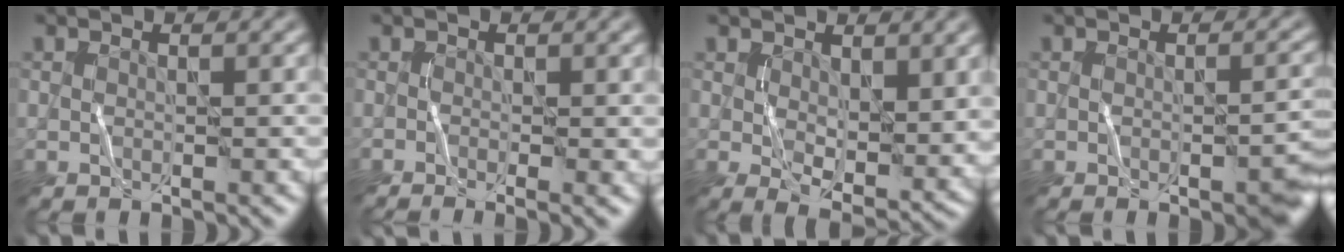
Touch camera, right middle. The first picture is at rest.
{"total": 1.5, "force": [-0.7, 0.1, 1.3], "torque": [-0.022, 0.000, -0.007]}
{"total": 4.1, "force": [1.4, 1.7, 3.4], "torque": [-0.073, -0.009, 0.040]}
{"total": 2.7, "force": [-0.8, 0.4, 2.5], "torque": [-0.025, 0.011, -0.001]}